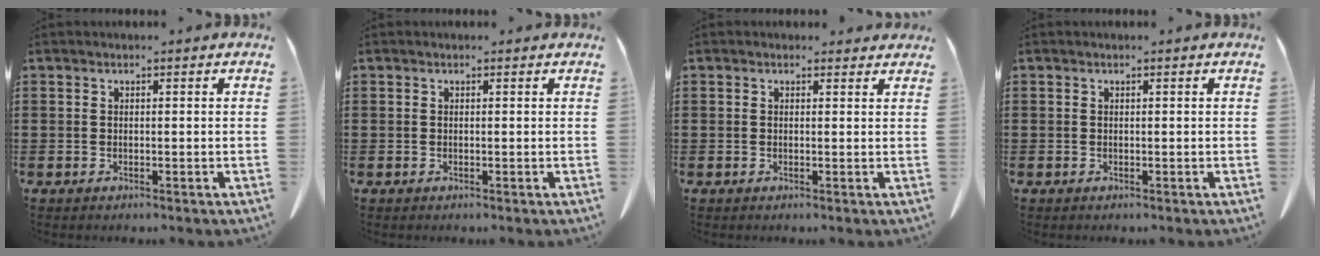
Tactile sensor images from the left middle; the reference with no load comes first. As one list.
[{"total": 0.0}, {"total": 0.8, "force": [0.6, 0.4, 0.2], "torque": [0.001, 0.002, 0.010]}, {"total": 0.0}]